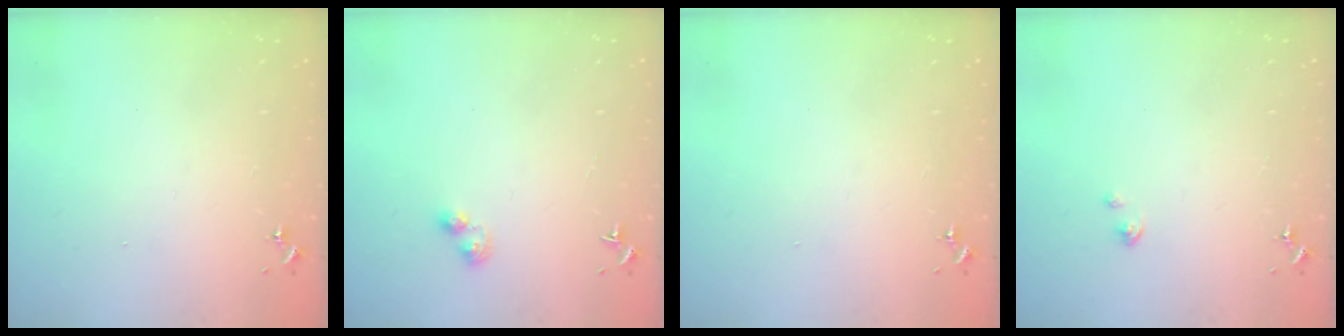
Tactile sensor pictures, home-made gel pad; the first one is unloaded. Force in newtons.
{"total": 3.1, "press": 3.1, "slide": 0.4}
{"total": 0.0}
{"total": 1.9, "press": 1.9, "slide": 0.2}